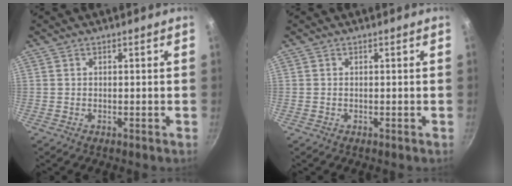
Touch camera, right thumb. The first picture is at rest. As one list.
[{"total": 0.0}]